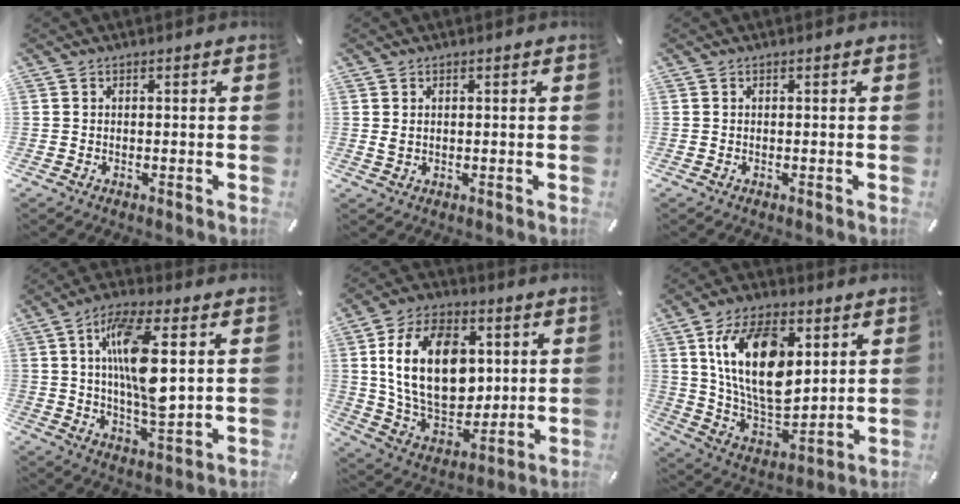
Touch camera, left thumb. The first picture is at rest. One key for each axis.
{"total": 1.2, "fx": 0.4, "fy": 0.9, "fz": 0.7, "tx": -0.016, "ty": 0.003, "tz": 0.007}
{"total": 0.0}
{"total": 14.9, "fx": 3.3, "fy": 5.2, "fz": 13.6, "tx": -0.254, "ty": -0.010, "tz": 0.050}
{"total": 20.5, "fx": 3.8, "fy": 14.2, "fz": 14.3, "tx": -0.278, "ty": -0.007, "tz": 0.068}
{"total": 20.6, "fx": 7.1, "fy": 12.0, "fz": 15.2, "tx": -0.310, "ty": -0.021, "tz": 0.122}